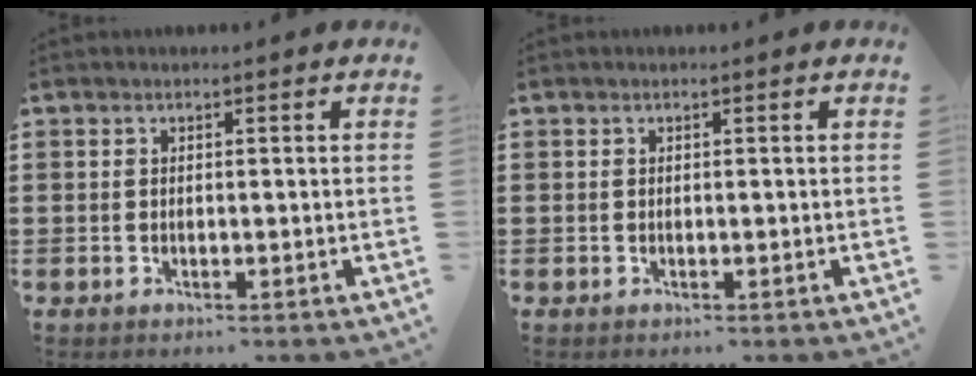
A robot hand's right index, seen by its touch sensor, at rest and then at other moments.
{"total": 0.0}